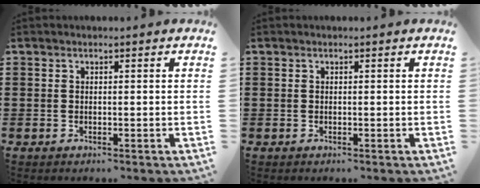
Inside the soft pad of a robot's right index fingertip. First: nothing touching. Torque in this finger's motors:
{"motor_torque": [0.00, 0.00, 0.00, 0.00]}